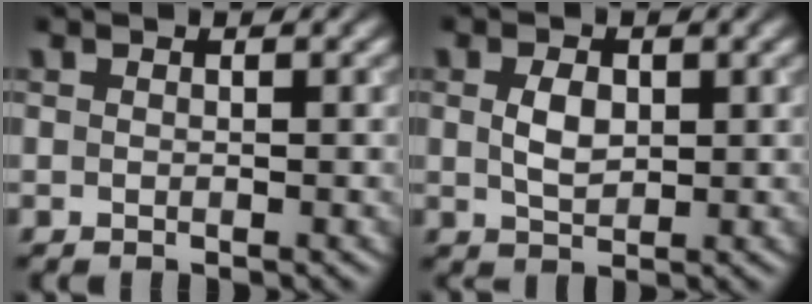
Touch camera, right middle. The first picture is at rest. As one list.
[{"total": 2.6, "force": [0.5, 1.7, 2.0], "torque": [-0.045, 0.000, 0.011]}]